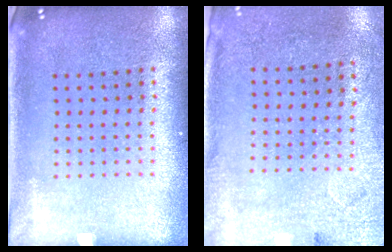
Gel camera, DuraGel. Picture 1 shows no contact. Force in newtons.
{"total": 2.6, "press": 2.1, "slide": 1.5}